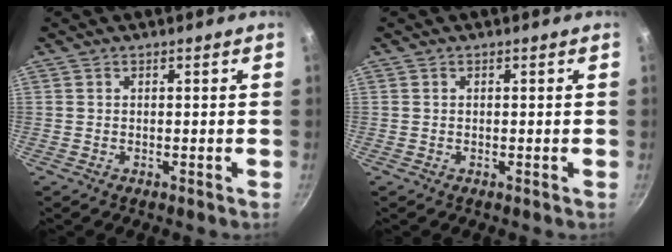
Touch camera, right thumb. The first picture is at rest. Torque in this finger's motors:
{"motor_torque": [0.24, -0.03, 0.23, 0.05, 0.04]}